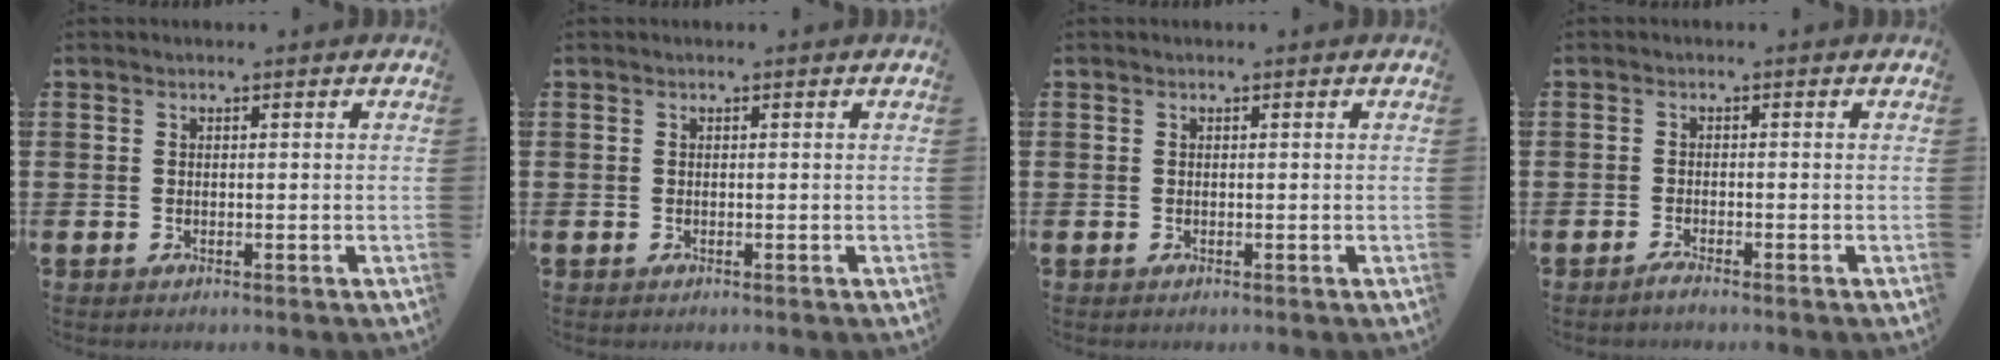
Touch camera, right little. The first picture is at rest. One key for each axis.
{"total": 0.0}
{"total": 0.0}
{"total": 1.0, "fx": -0.8, "fy": 0.0, "fz": 0.6, "tx": -0.011, "ty": -0.003, "tz": -0.014}